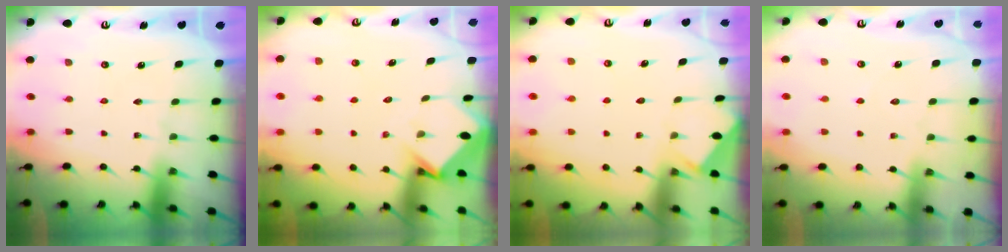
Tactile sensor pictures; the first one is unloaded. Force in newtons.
{"total": 3.6, "press": 3.6, "slide": 0.2}
{"total": 1.9, "press": 1.9, "slide": 0.3}
{"total": 4.6, "press": 4.5, "slide": 0.6}